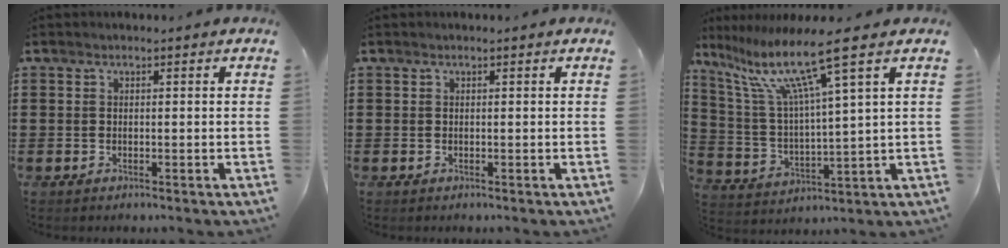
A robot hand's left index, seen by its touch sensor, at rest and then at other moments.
{"total": 0.0}
{"total": 12.1, "force": [7.8, 0.8, 9.3], "torque": [-0.210, -0.030, 0.124]}